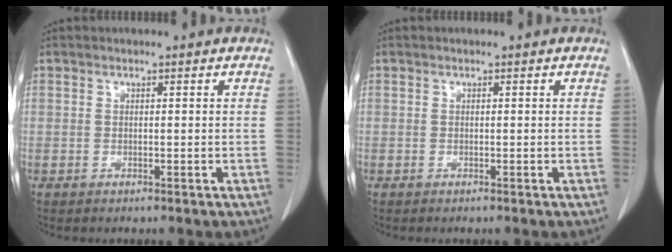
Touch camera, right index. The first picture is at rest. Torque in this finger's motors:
{"motor_torque": [0.07, -0.06, 0.02, 0.01]}